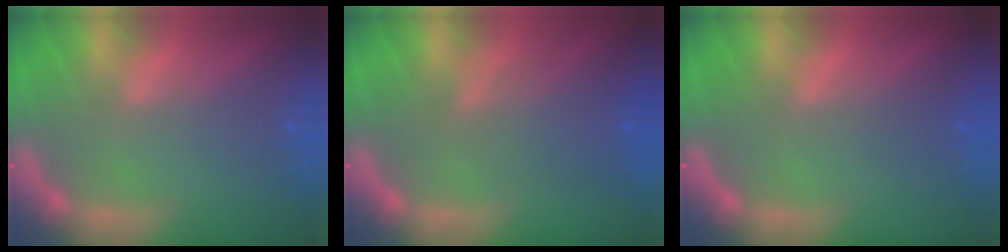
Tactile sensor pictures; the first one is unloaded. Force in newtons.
{"total": 4.1}
{"total": 1.0}